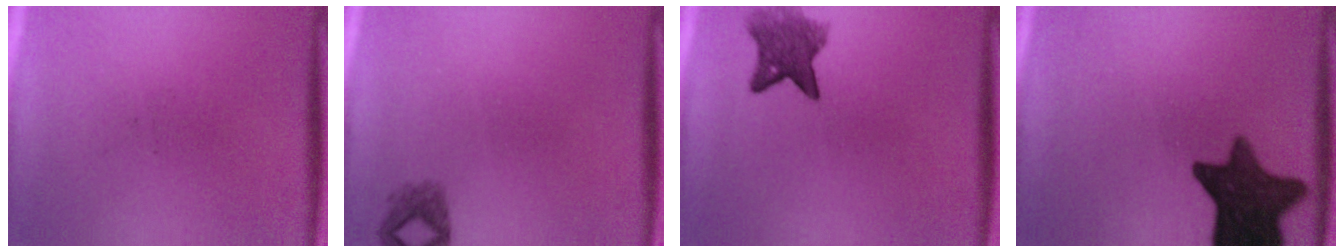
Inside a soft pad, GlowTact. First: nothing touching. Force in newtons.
{"total": 1.4}
{"total": 5.7}
{"total": 13.9}